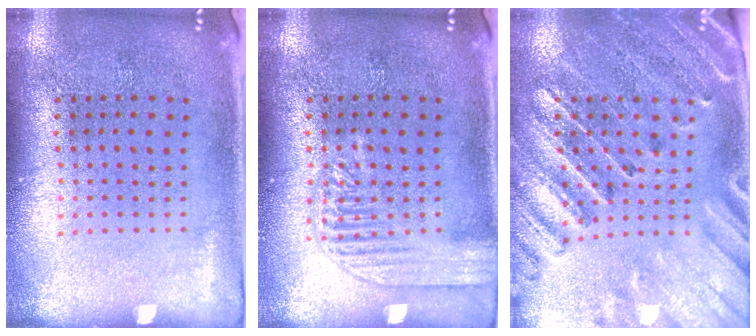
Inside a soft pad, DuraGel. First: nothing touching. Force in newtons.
{"total": 2.8, "press": 2.8, "slide": 0.4}
{"total": 2.9, "press": 2.7, "slide": 0.9}